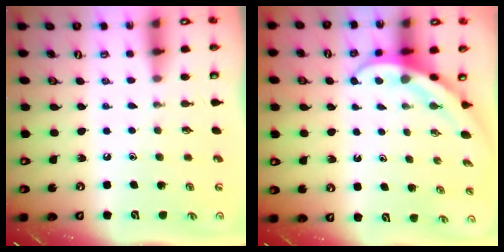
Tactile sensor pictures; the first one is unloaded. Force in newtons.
{"total": 4.0, "press": 4.0, "slide": 0.4}